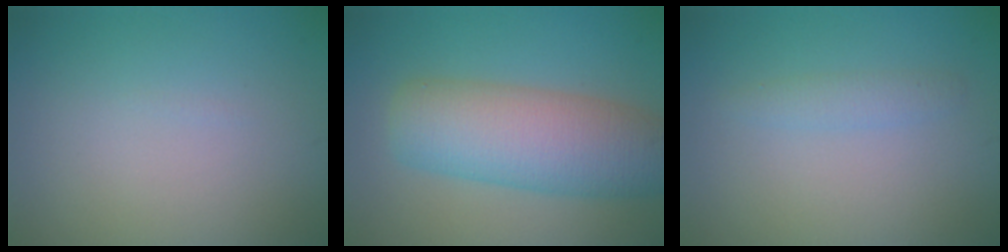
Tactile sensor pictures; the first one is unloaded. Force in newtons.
{"total": 8.1, "press": 8.1, "slide": 0.2}
{"total": 1.3, "press": 1.3, "slide": 0.0}